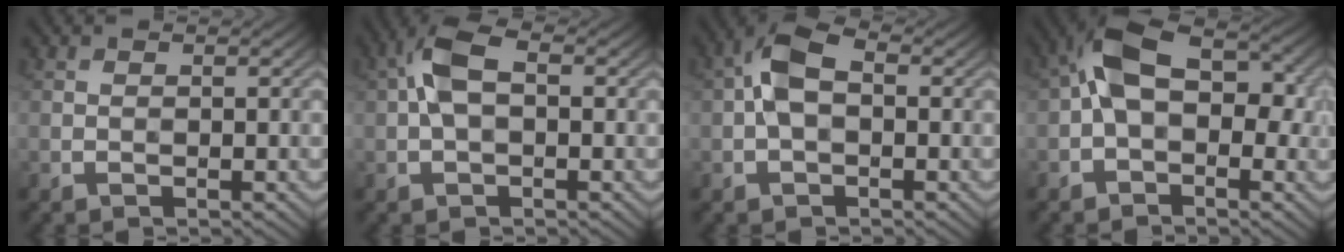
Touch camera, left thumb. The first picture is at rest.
{"total": 5.6, "force": [0.6, 3.0, 4.7], "torque": [-0.107, 0.015, 0.006]}
{"total": 5.5, "force": [0.1, 3.2, 4.4], "torque": [-0.093, 0.015, -0.005]}
{"total": 8.5, "force": [-0.1, 5.3, 6.6], "torque": [-0.114, 0.017, -0.016]}